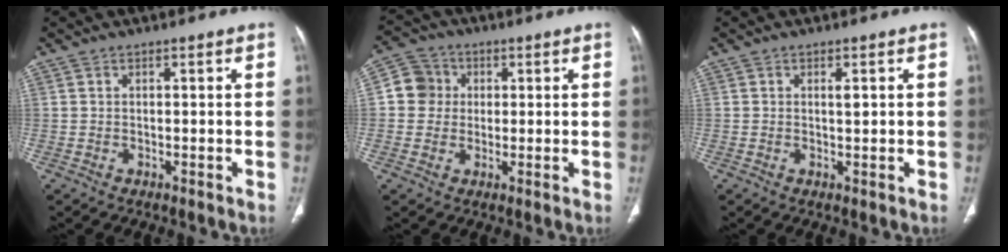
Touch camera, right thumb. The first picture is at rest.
{"total": 6.4, "force": [0.8, 6.1, 1.6], "torque": [-0.003, 0.010, 0.005]}
{"total": 1.3, "force": [0.4, 0.4, 1.2], "torque": [-0.020, -0.001, 0.005]}